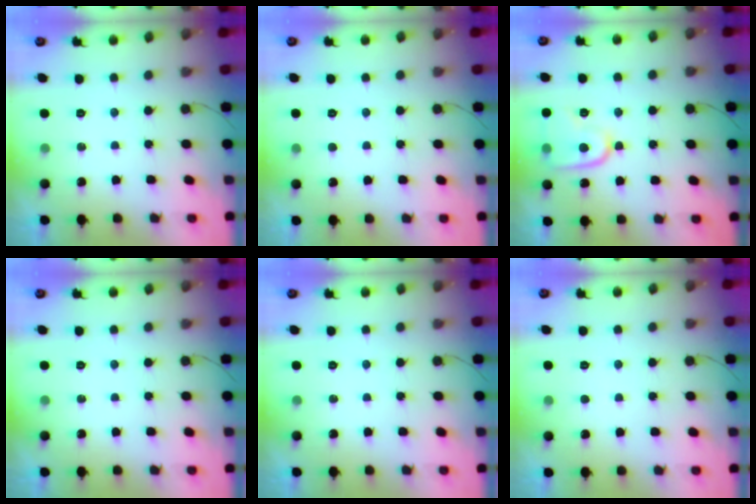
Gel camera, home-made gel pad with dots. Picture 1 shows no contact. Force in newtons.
{"total": 2.5, "press": 2.4, "slide": 0.3}
{"total": 11.0, "press": 10.9, "slide": 1.2}
{"total": 0.0}
{"total": 0.0}
{"total": 2.7, "press": 2.7, "slide": 0.3}